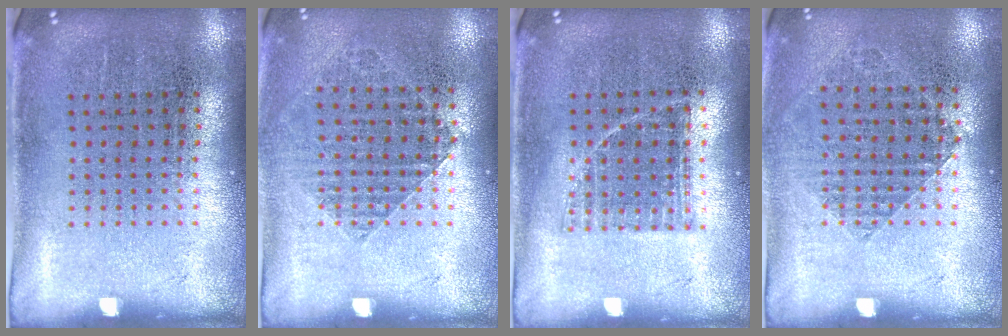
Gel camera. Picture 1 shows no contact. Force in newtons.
{"total": 0.9, "press": 0.9, "slide": 0.2}
{"total": 0.8, "press": 0.7, "slide": 0.5}
{"total": 0.9, "press": 0.8, "slide": 0.3}